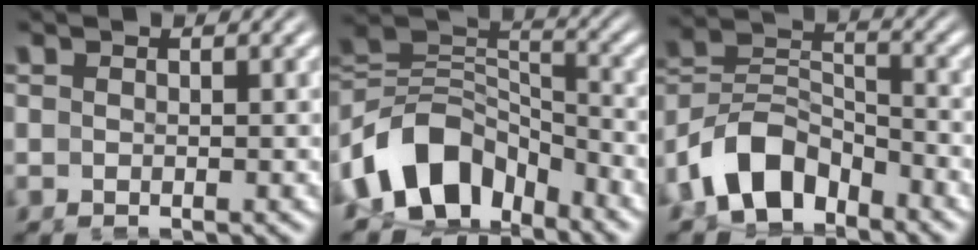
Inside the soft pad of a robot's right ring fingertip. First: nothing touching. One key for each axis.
{"total": 10.5, "fx": -4.4, "fy": 7.7, "fz": 5.7, "tx": -0.115, "ty": -0.036, "tz": -0.065}
{"total": 7.2, "fx": -4.0, "fy": 4.9, "fz": 3.5, "tx": -0.067, "ty": -0.021, "tz": -0.064}